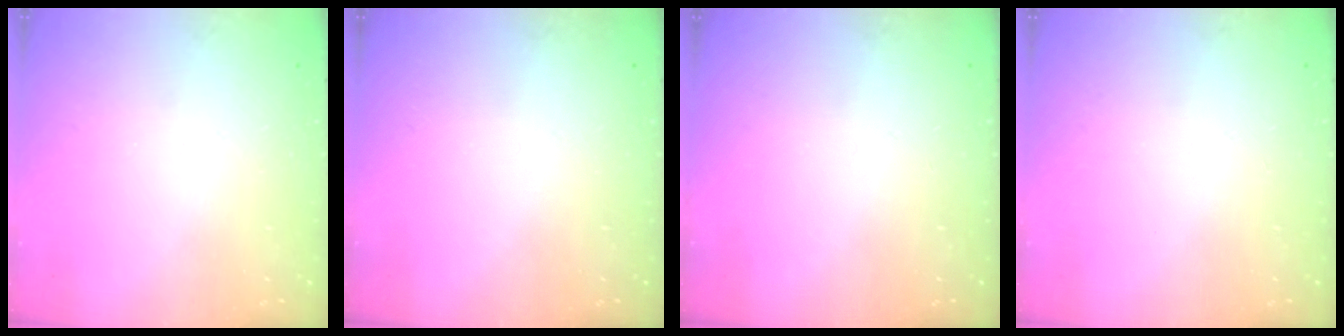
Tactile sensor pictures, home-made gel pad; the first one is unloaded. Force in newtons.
{"total": 0.0}
{"total": 0.0}
{"total": 0.0}